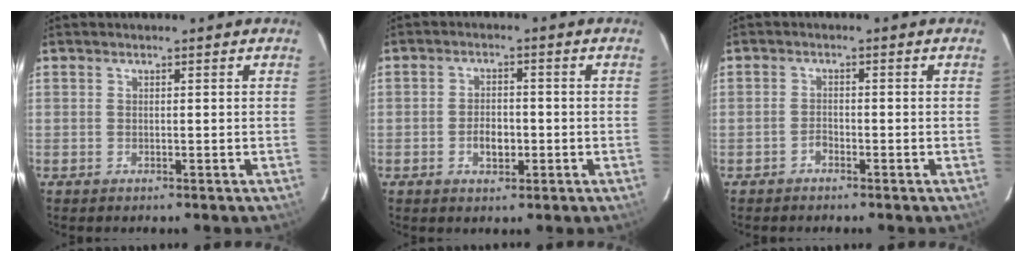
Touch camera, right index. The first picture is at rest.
{"total": 4.2, "force": [-1.4, 2.5, 3.1], "torque": [-0.060, 0.002, -0.019]}
{"total": 1.5, "force": [-1.2, 0.6, 0.5], "torque": [-0.009, 0.003, -0.023]}